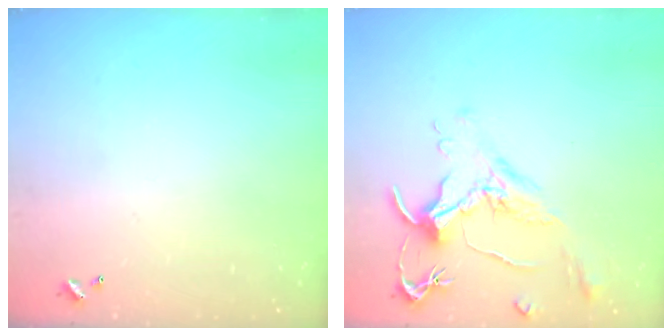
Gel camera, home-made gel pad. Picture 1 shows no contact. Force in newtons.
{"total": 1.6, "press": 1.5, "slide": 0.7}